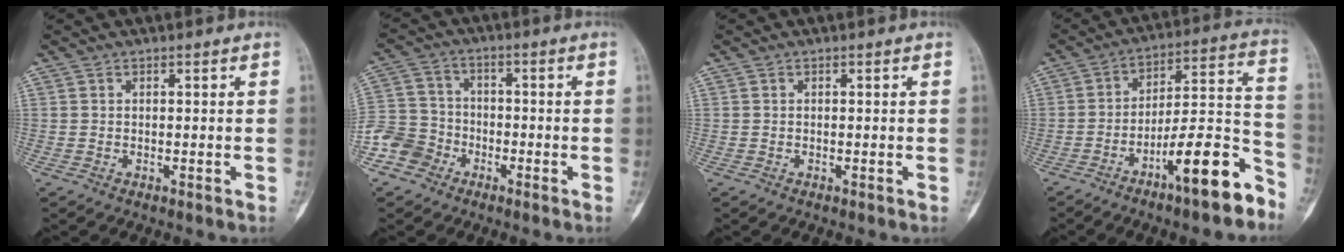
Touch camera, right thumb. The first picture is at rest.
{"total": 7.9, "force": [-4.5, 6.4, 1.3], "torque": [0.001, 0.034, -0.100]}
{"total": 0.0}
{"total": 16.3, "force": [-10.1, 3.8, 12.2], "torque": [-0.169, 0.094, -0.165]}